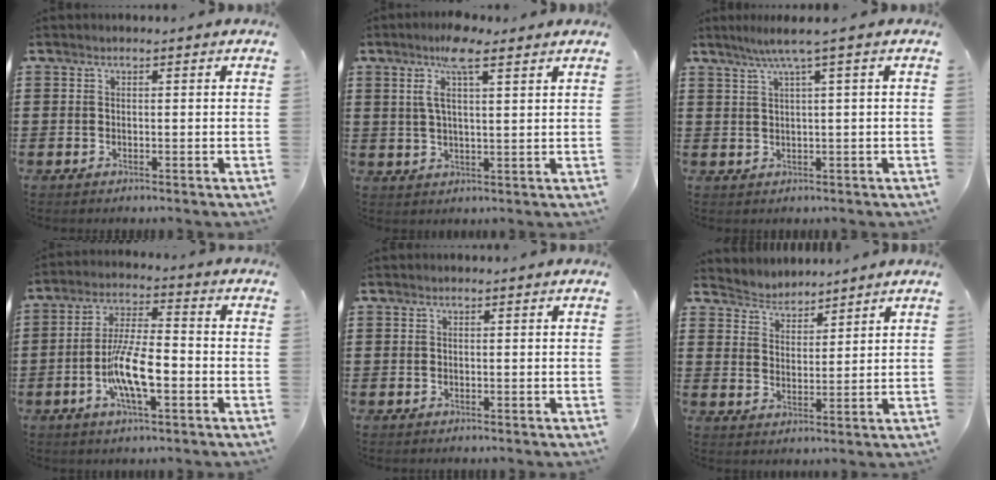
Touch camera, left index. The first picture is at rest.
{"total": 7.1, "force": [4.3, 1.4, 5.5], "torque": [-0.111, 0.003, 0.072]}
{"total": 3.3, "force": [1.4, -0.5, 3.0], "torque": [-0.058, -0.004, 0.021]}
{"total": 9.3, "force": [-2.7, 2.7, 8.5], "torque": [-0.180, -0.006, -0.055]}
{"total": 0.0}
{"total": 3.5, "force": [3.3, 0.6, -1.0], "torque": [0.002, -0.015, 0.059]}